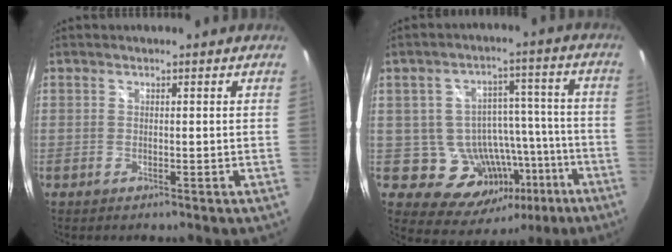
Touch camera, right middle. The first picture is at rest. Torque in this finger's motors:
{"motor_torque": [-0.06, -0.26, 0.05, 0.00]}